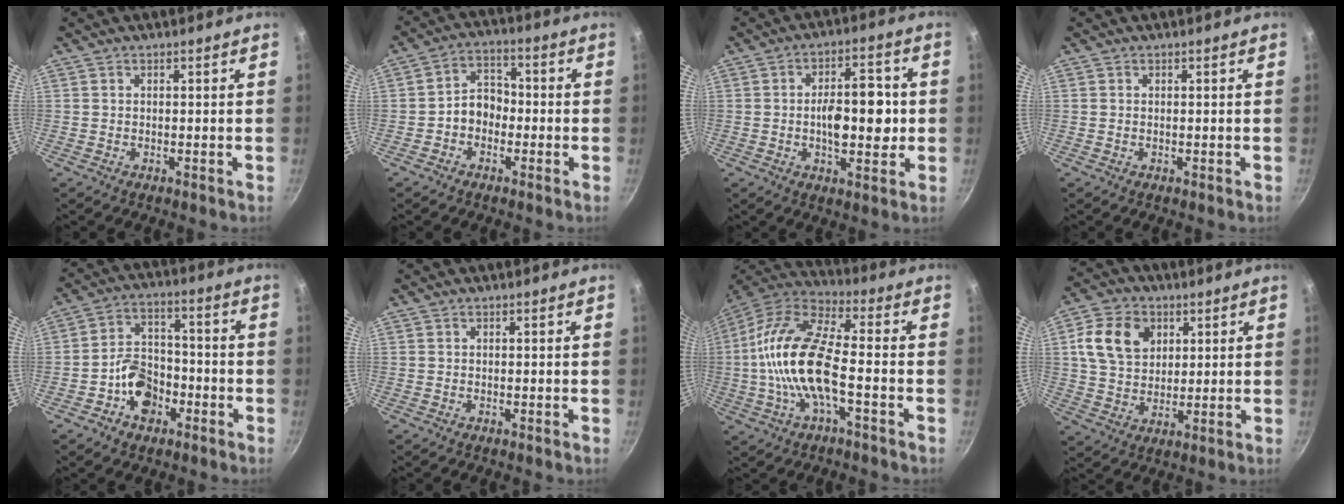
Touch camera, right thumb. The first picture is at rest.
{"total": 6.2, "force": [-1.7, 4.8, 3.5], "torque": [-0.024, 0.031, -0.038]}
{"total": 11.6, "force": [-0.7, 5.8, 10.1], "torque": [-0.127, 0.014, -0.015]}
{"total": 0.0}
{"total": 9.6, "force": [-4.1, 6.9, 5.2], "torque": [-0.061, 0.041, -0.076]}
{"total": 0.0}
{"total": 17.4, "force": [-2.8, 6.7, 15.9], "torque": [-0.304, 0.038, -0.069]}
{"total": 11.7, "force": [3.7, 8.9, 6.7], "torque": [-0.099, -0.001, 0.062]}